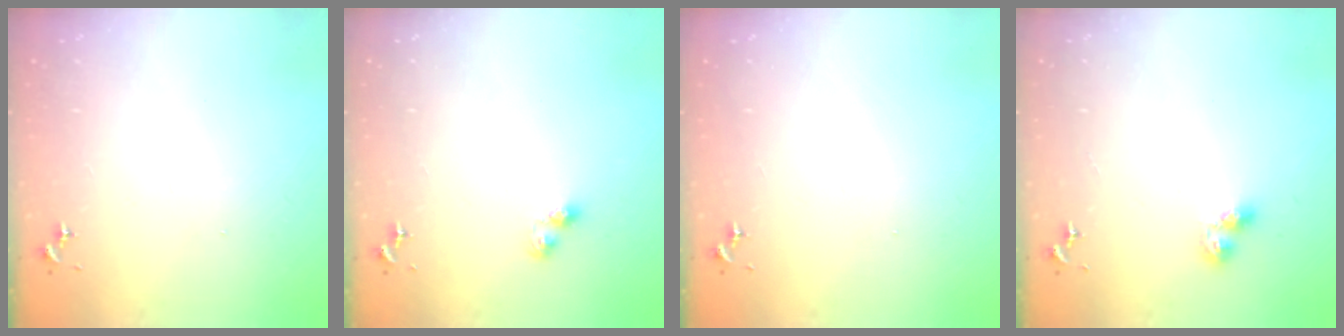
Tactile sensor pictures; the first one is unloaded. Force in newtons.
{"total": 3.6, "press": 3.5, "slide": 0.4}
{"total": 0.0}
{"total": 6.0, "press": 6.0, "slide": 0.3}